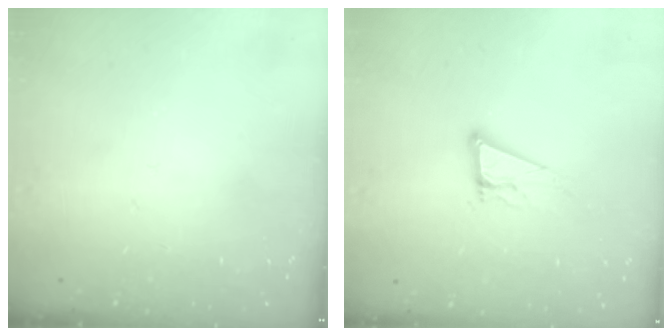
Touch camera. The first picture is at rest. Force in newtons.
{"total": 10.8, "press": 10.5, "slide": 2.6}